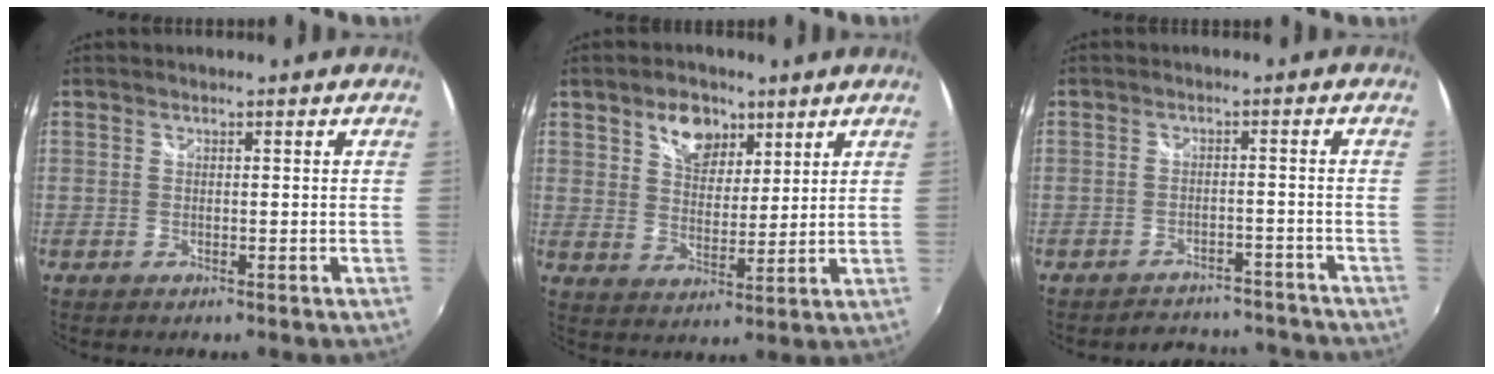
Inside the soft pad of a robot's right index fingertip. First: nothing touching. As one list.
[{"total": 8.2, "force": [4.8, 5.2, 4.2], "torque": [-0.062, 0.011, 0.082]}, {"total": 10.6, "force": [-9.8, 3.4, 2.0], "torque": [-0.044, 0.017, -0.119]}]